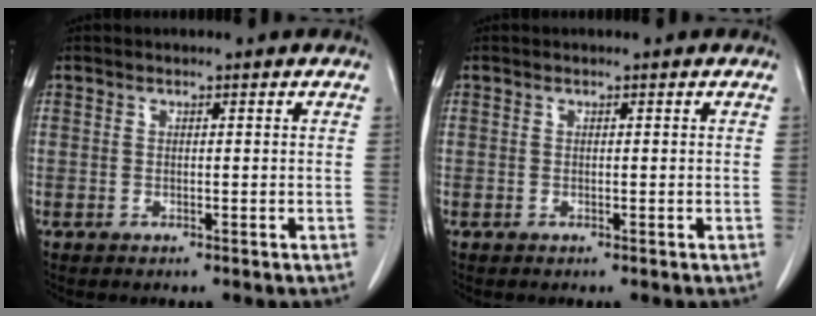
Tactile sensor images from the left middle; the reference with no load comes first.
{"total": 0.0}